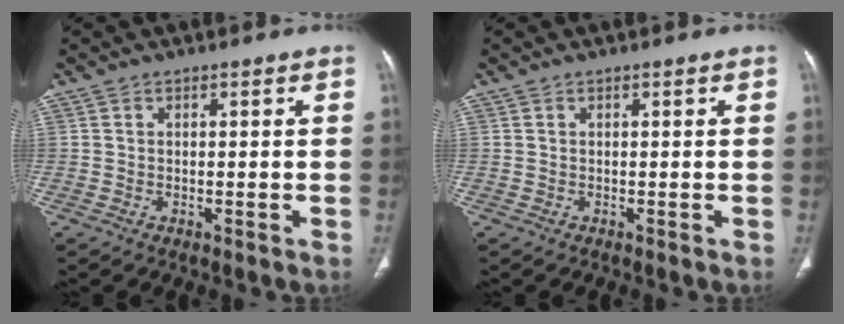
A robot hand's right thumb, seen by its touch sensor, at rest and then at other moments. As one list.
[{"total": 0.0}]